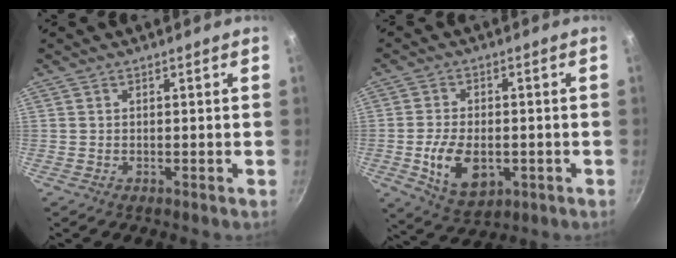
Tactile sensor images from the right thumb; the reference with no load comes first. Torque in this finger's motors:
{"motor_torque": [-0.20, 0.52, 1.10, -0.37, 0.01]}